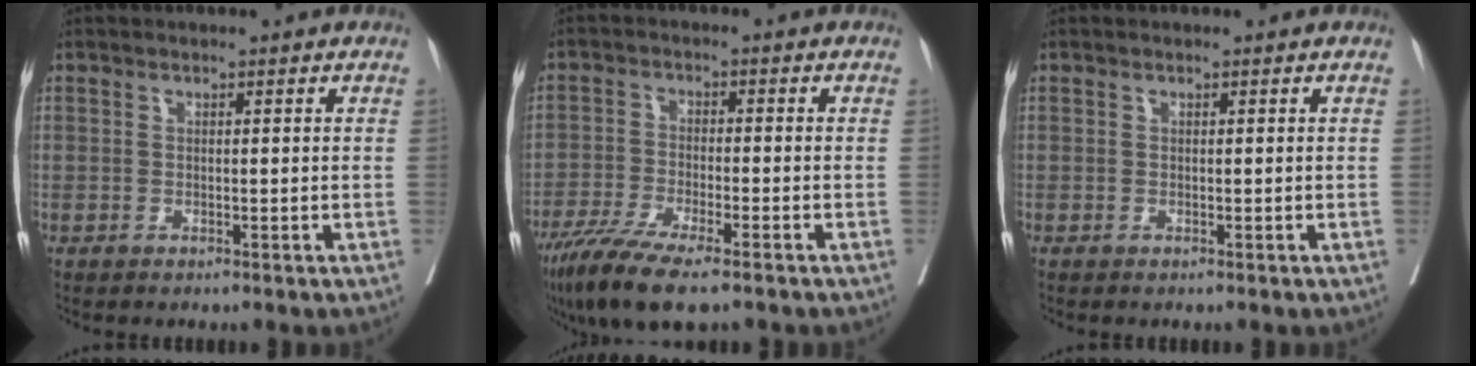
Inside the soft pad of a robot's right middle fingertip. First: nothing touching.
{"total": 10.5, "force": [-7.6, 1.6, 7.1], "torque": [-0.119, -0.024, -0.127]}
{"total": 0.0}